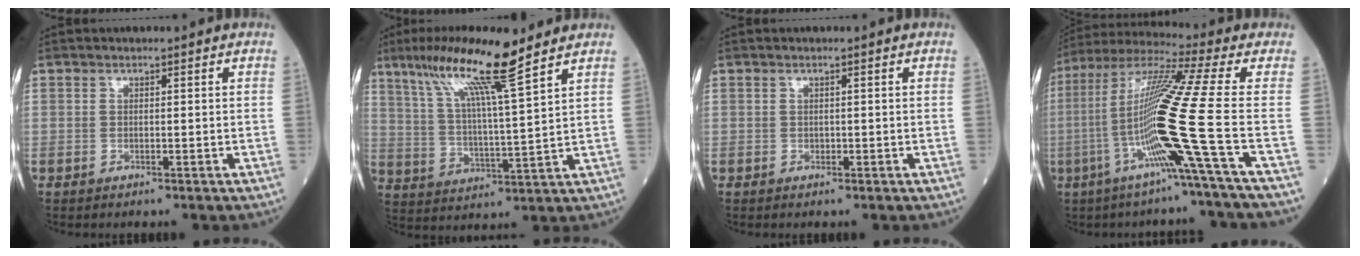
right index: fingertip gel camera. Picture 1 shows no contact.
{"total": 13.7, "force": [9.1, -0.5, 10.2], "torque": [-0.192, 0.014, 0.160]}
{"total": 0.0}
{"total": 17.6, "force": [-5.1, -3.4, 16.4], "torque": [-0.324, -0.008, -0.111]}